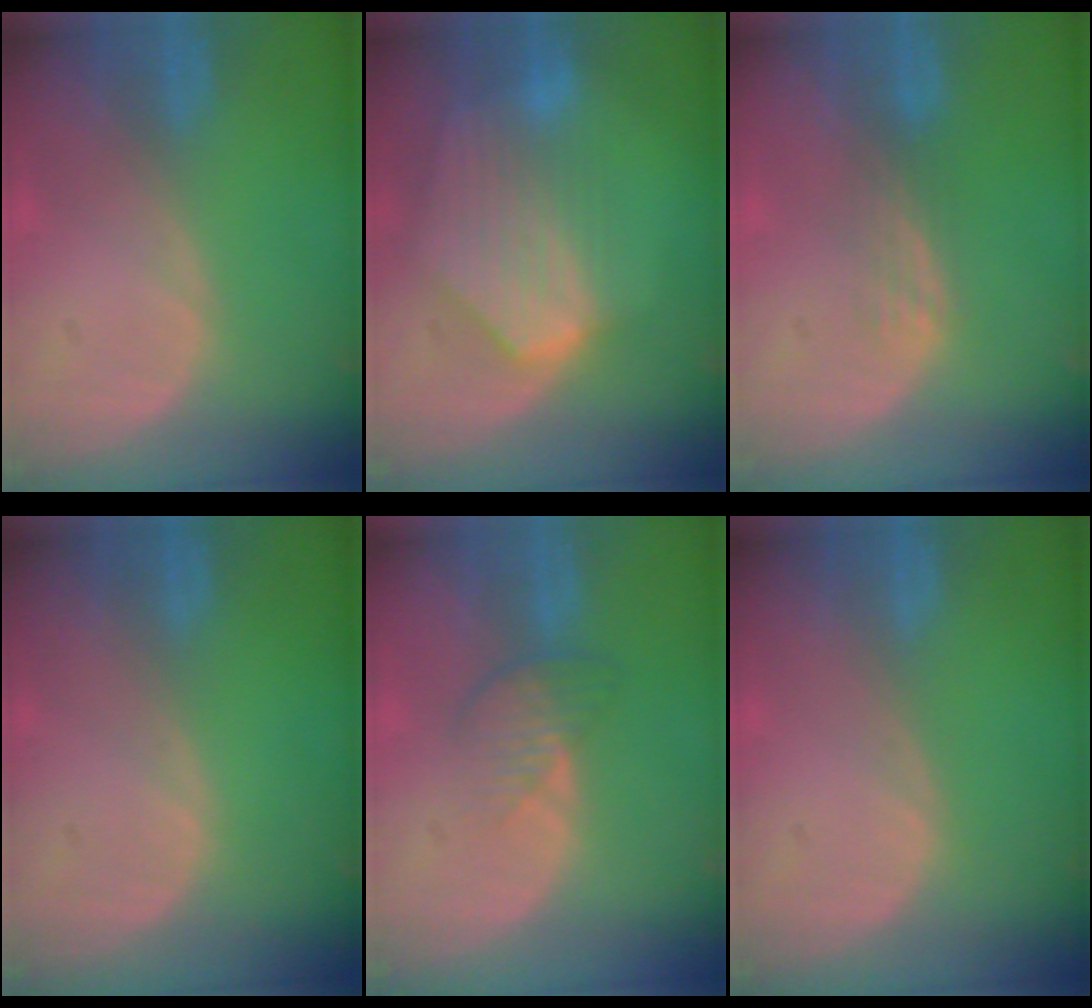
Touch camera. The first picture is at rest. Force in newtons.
{"total": 9.2, "press": 8.1, "slide": 4.4}
{"total": 2.2, "press": 2.2, "slide": 0.2}
{"total": 0.0}
{"total": 3.9, "press": 3.3, "slide": 2.0}
{"total": 0.0}